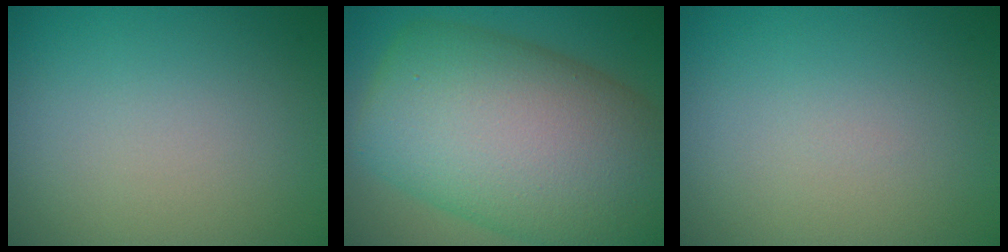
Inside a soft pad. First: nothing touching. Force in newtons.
{"total": 15.5, "press": 15.5, "slide": 0.7}
{"total": 0.0}